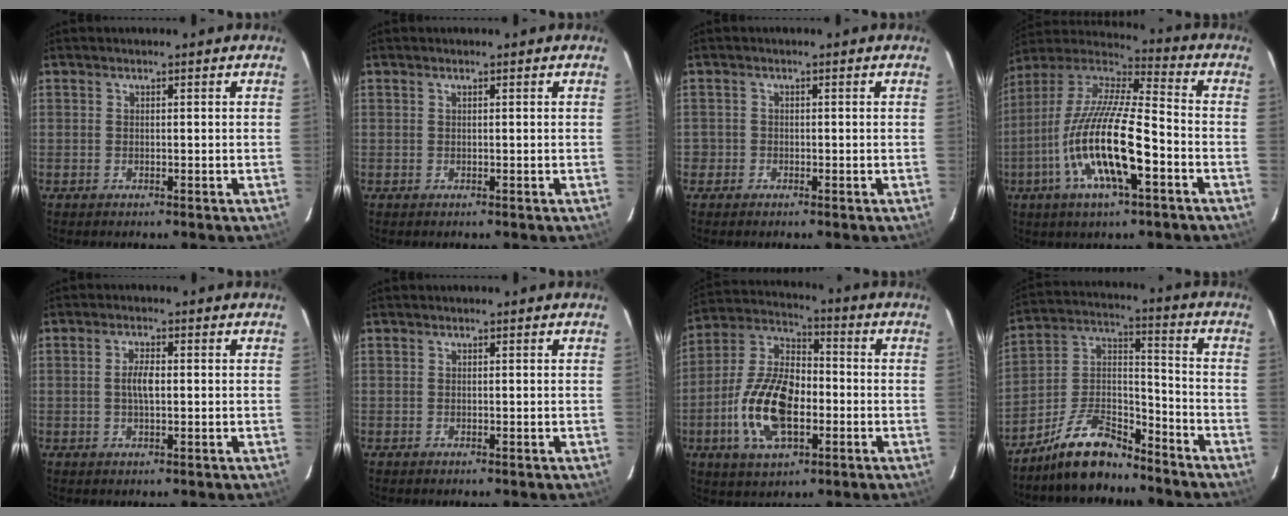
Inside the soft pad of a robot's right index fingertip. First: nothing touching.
{"total": 0.0}
{"total": 1.7, "force": [-0.8, 1.4, -0.1], "torque": [0.000, 0.009, -0.014]}
{"total": 19.7, "force": [-6.9, 4.7, 17.9], "torque": [-0.344, -0.023, -0.137]}
{"total": 3.2, "force": [0.0, 1.1, 3.0], "torque": [-0.058, 0.004, 0.000]}
{"total": 0.0}
{"total": 16.4, "force": [-4.4, 8.3, 13.5], "torque": [-0.280, 0.005, -0.080]}
{"total": 12.5, "force": [-10.0, 4.6, 6.1], "torque": [-0.131, 0.035, -0.182]}